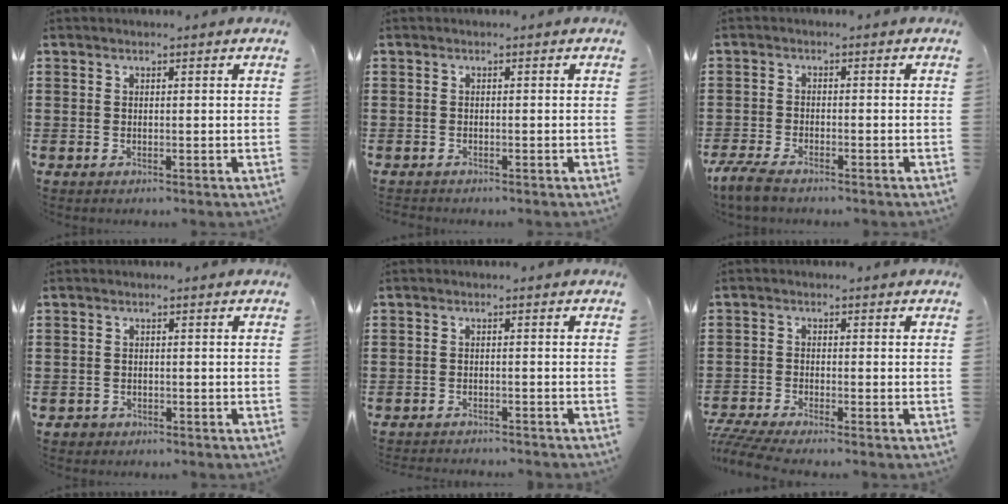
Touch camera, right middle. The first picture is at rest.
{"total": 0.9, "force": [-0.8, 0.4, -0.1], "torque": [0.002, 0.004, -0.019]}
{"total": 3.6, "force": [-3.1, 0.8, 1.6], "torque": [-0.049, -0.005, -0.066]}
{"total": 1.1, "force": [-0.8, 0.6, 0.0], "torque": [-0.002, 0.002, -0.019]}
{"total": 1.8, "force": [-1.8, 0.1, -0.1], "torque": [-0.005, 0.001, -0.039]}
{"total": 3.3, "force": [-3.0, 0.2, 1.2], "torque": [-0.035, -0.008, -0.064]}